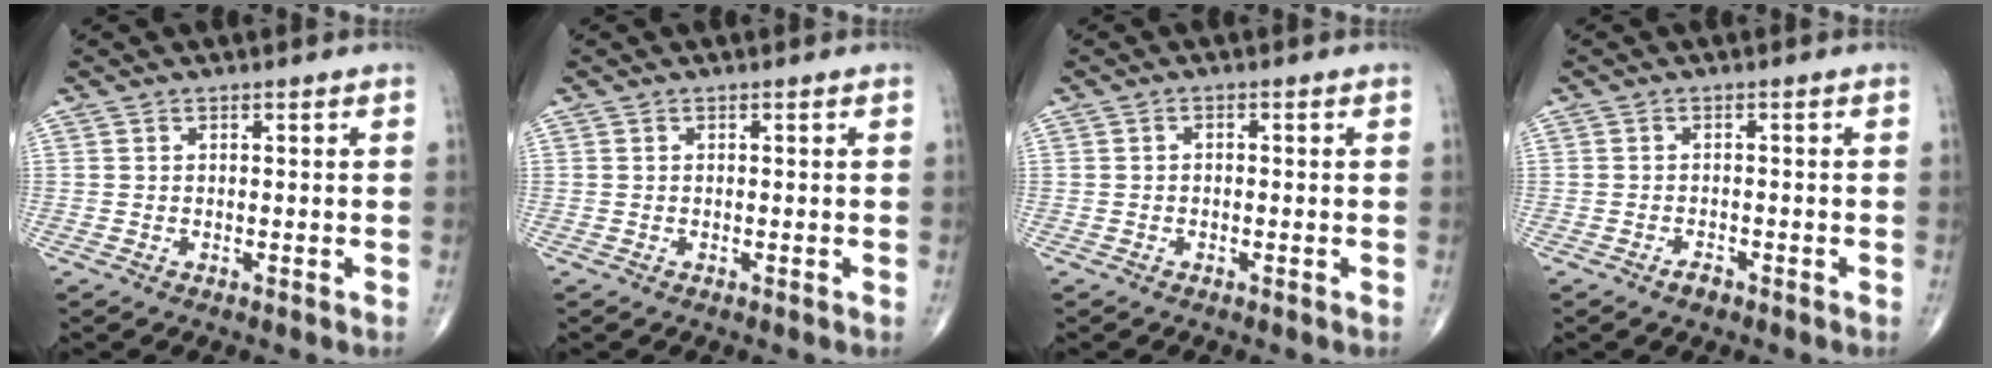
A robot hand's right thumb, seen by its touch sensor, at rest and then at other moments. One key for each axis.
{"total": 0.0}
{"total": 0.9, "fx": -0.2, "fy": 0.7, "fz": 0.6, "tx": -0.007, "ty": 0.005, "tz": -0.006}
{"total": 1.7, "fx": -1.2, "fy": 0.9, "fz": 0.8, "tx": -0.015, "ty": 0.005, "tz": -0.021}